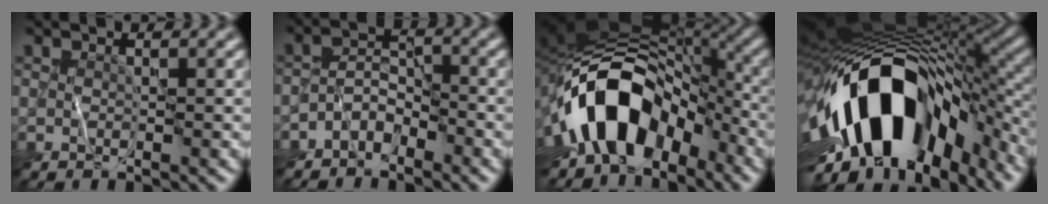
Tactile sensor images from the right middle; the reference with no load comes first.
{"total": 2.8, "force": [-2.1, 1.6, 1.1], "torque": [-0.013, 0.007, -0.049]}
{"total": 12.7, "force": [-5.2, 8.1, 8.3], "torque": [-0.131, 0.012, -0.098]}
{"total": 16.8, "force": [-4.3, 8.8, 13.7], "torque": [-0.236, 0.002, -0.068]}